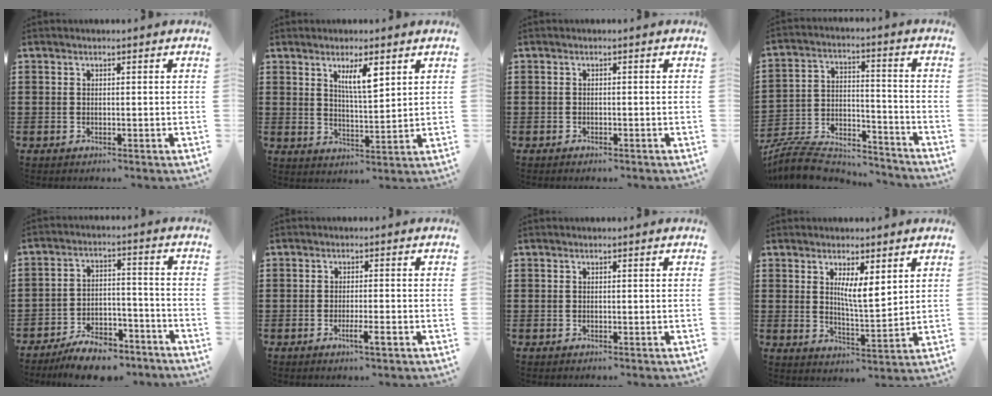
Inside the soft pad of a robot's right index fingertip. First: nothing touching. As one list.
[{"total": 5.2, "force": [2.7, 1.3, 4.2], "torque": [-0.081, 0.003, 0.043]}, {"total": 0.8, "force": [-0.8, 0.1, 0.1], "torque": [-0.004, -0.003, -0.017]}, {"total": 8.8, "force": [-8.3, 1.6, 2.4], "torque": [-0.053, 0.009, -0.163]}, {"total": 7.7, "force": [-6.9, 1.9, 2.9], "torque": [-0.051, 0.018, -0.128]}, {"total": 2.8, "force": [-1.5, 0.2, 2.4], "torque": [-0.040, -0.002, -0.026]}, {"total": 0.0}, {"total": 4.9, "force": [2.4, 1.2, 4.0], "torque": [-0.069, -0.008, 0.038]}]